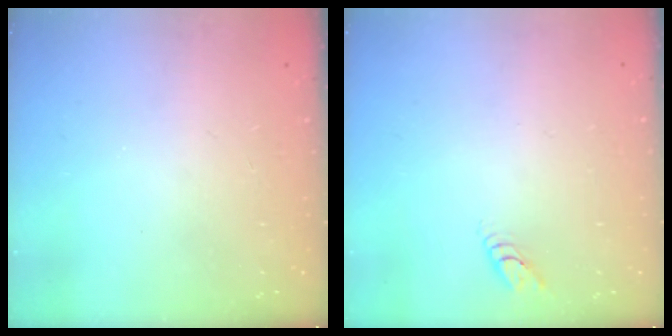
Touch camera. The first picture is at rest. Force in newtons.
{"total": 2.8, "press": 2.8, "slide": 0.3}